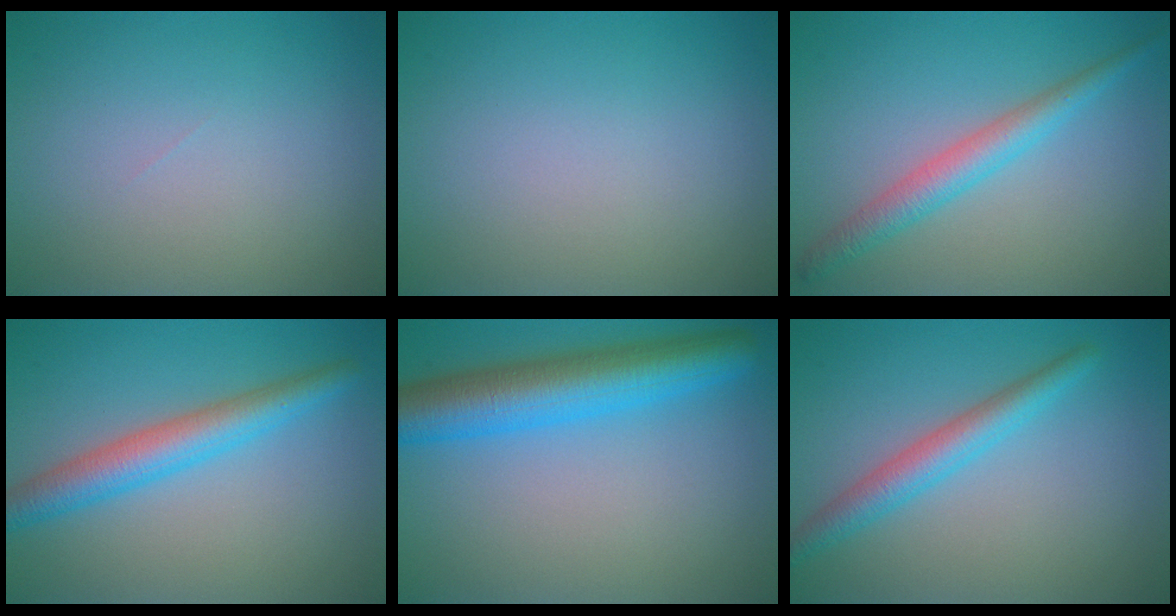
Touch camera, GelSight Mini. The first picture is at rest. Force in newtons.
{"total": 0.0}
{"total": 3.2, "press": 3.2, "slide": 0.1}
{"total": 4.5, "press": 4.5, "slide": 0.1}
{"total": 7.7, "press": 7.7, "slide": 0.3}
{"total": 3.3, "press": 3.3, "slide": 0.2}